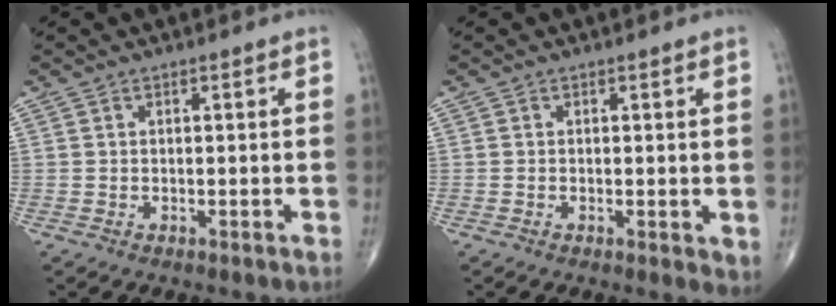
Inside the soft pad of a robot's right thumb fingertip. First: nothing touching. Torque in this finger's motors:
{"motor_torque": [-0.39, -0.10, -0.34, -0.22, -0.03]}